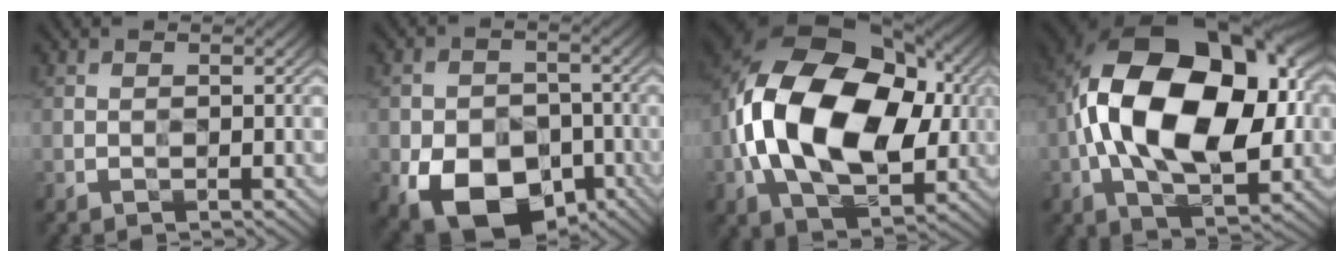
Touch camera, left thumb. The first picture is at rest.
{"total": 12.9, "force": [-5.9, 8.5, 7.7], "torque": [-0.136, -0.037, -0.097]}
{"total": 18.4, "force": [0.0, 12.1, 13.8], "torque": [-0.270, 0.004, 0.001]}
{"total": 19.1, "force": [0.7, 11.1, 15.5], "torque": [-0.291, 0.006, 0.012]}